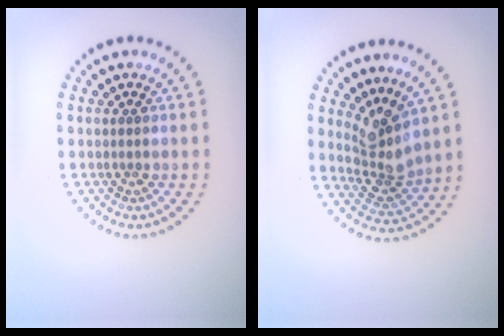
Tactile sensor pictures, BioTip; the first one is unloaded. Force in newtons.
{"total": 3.5, "press": 3.0, "slide": 1.9}